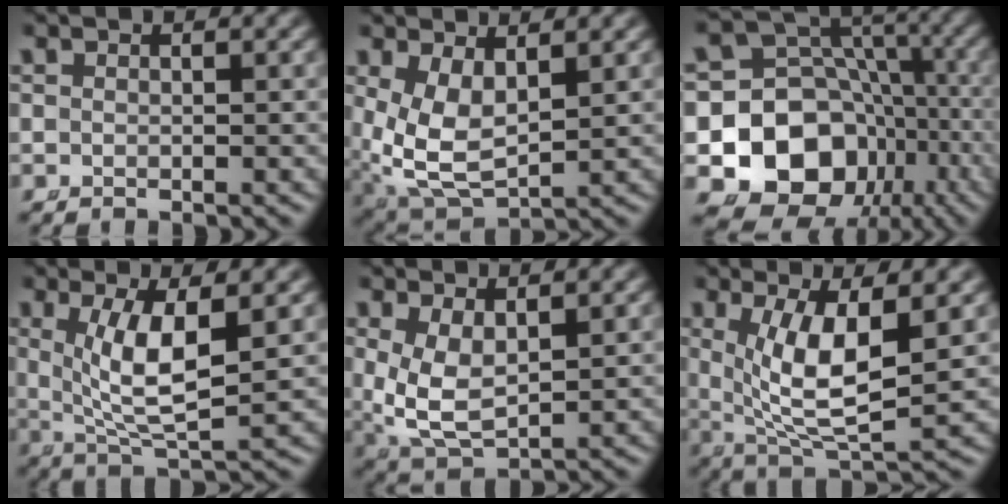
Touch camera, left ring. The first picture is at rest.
{"total": 7.6, "force": [0.0, 5.8, 4.9], "torque": [-0.134, -0.050, 0.021]}
{"total": 20.0, "force": [-5.3, 17.0, 9.1], "torque": [-0.206, -0.091, -0.071]}
{"total": 6.4, "force": [1.2, 2.5, 5.8], "torque": [-0.110, -0.016, 0.036]}
{"total": 6.3, "force": [0.3, 4.7, 4.2], "torque": [-0.119, -0.039, 0.025]}
{"total": 7.8, "force": [1.1, 3.6, 6.8], "torque": [-0.130, -0.022, 0.037]}